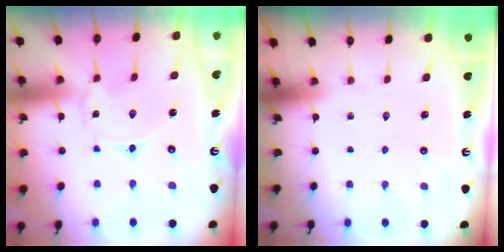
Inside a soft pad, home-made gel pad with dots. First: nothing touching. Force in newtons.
{"total": 0.0}